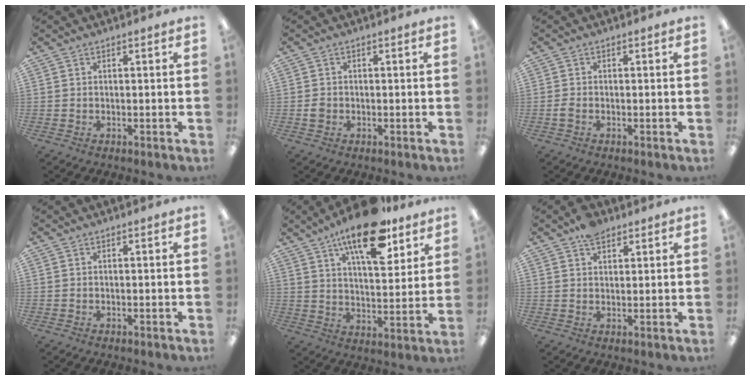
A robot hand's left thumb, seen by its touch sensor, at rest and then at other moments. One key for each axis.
{"total": 1.6, "fx": -0.3, "fy": 1.4, "fz": 0.7, "tx": -0.014, "ty": 0.003, "tz": -0.007}
{"total": 1.3, "fx": -0.4, "fy": 0.7, "fz": 1.0, "tx": -0.019, "ty": 0.002, "tz": -0.008}
{"total": 0.0}
{"total": 17.6, "fx": 11.7, "fy": 6.6, "fz": 11.3, "tx": -0.172, "ty": -0.056, "tz": 0.191}
{"total": 4.9, "fx": 3.6, "fy": 2.4, "fz": 2.2, "tx": -0.033, "ty": -0.011, "tz": 0.064}